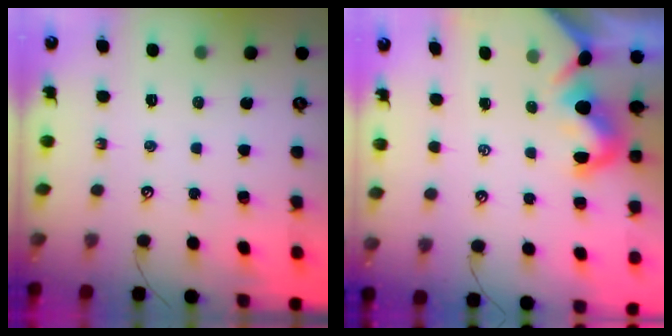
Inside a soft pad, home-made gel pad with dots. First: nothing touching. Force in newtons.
{"total": 1.9, "press": 1.8, "slide": 0.4}